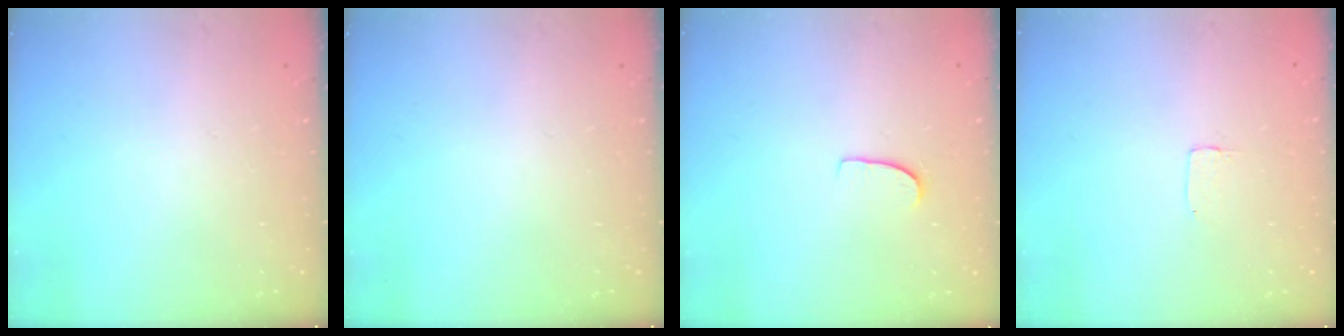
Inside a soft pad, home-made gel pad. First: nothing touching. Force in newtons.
{"total": 0.0}
{"total": 5.1, "press": 5.1, "slide": 0.4}
{"total": 2.0, "press": 2.0, "slide": 0.0}